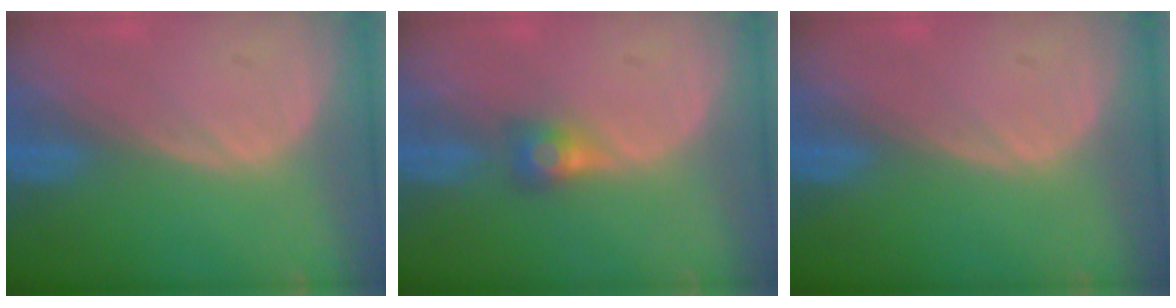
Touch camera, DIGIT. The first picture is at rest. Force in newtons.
{"total": 2.7, "press": 2.5, "slide": 0.9}
{"total": 0.0}